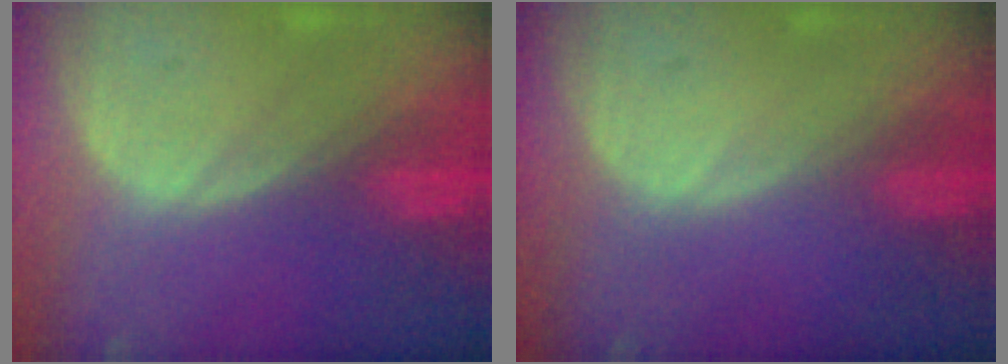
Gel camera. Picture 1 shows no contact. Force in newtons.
{"total": 0.0}